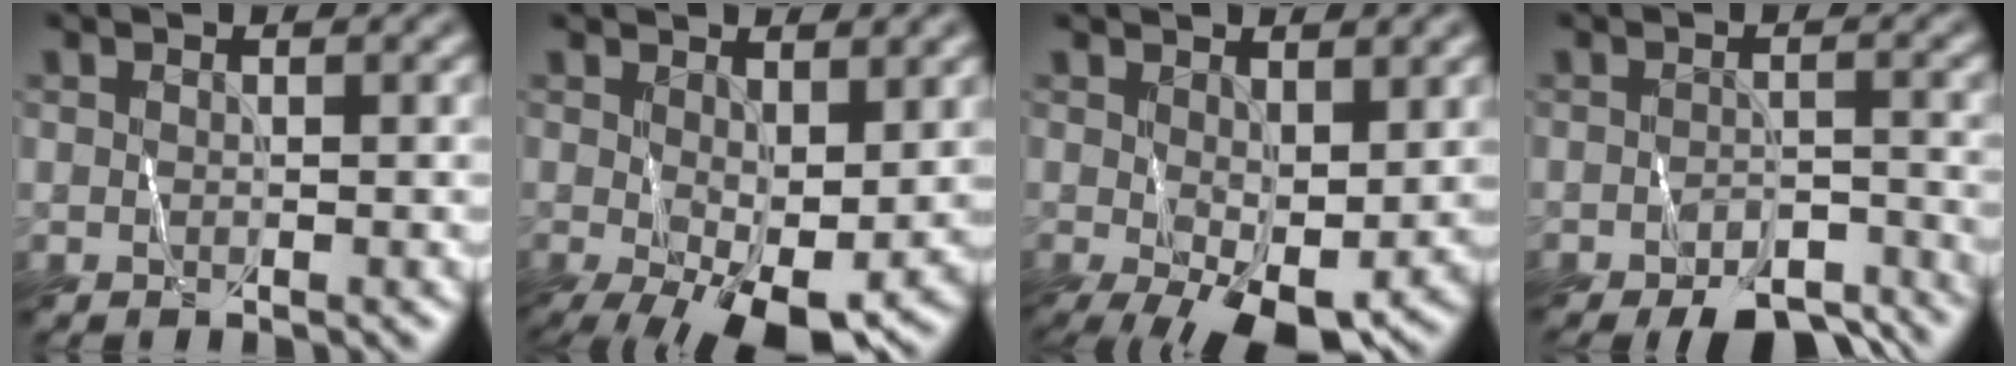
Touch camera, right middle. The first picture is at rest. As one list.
[{"total": 7.8, "force": [-1.6, 3.2, 6.9], "torque": [-0.120, -0.007, -0.018]}, {"total": 6.7, "force": [-1.3, 2.9, 5.9], "torque": [-0.106, -0.009, -0.015]}, {"total": 5.6, "force": [-4.5, 1.9, 2.8], "torque": [-0.044, -0.010, -0.061]}]